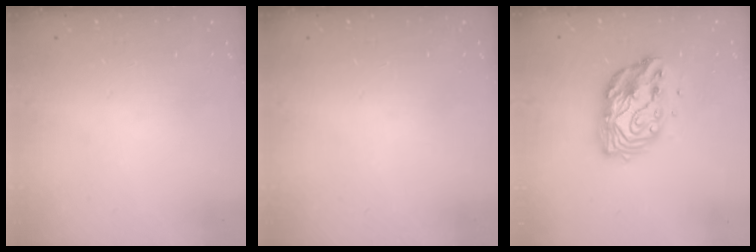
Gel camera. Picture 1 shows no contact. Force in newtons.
{"total": 0.0}
{"total": 12.8, "press": 12.8, "slide": 1.1}